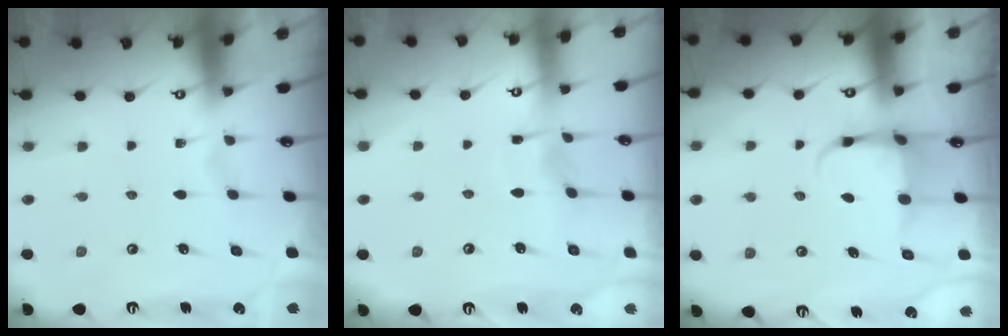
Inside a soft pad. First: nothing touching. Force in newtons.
{"total": 2.9, "press": 2.9, "slide": 0.2}
{"total": 4.7, "press": 4.7, "slide": 0.6}